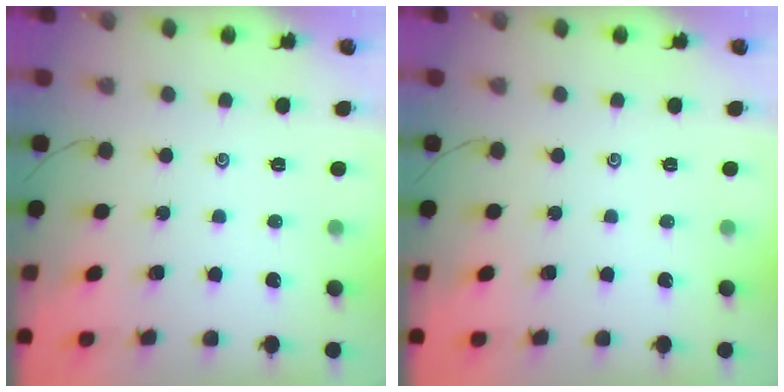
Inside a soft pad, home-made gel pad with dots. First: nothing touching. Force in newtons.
{"total": 0.0}